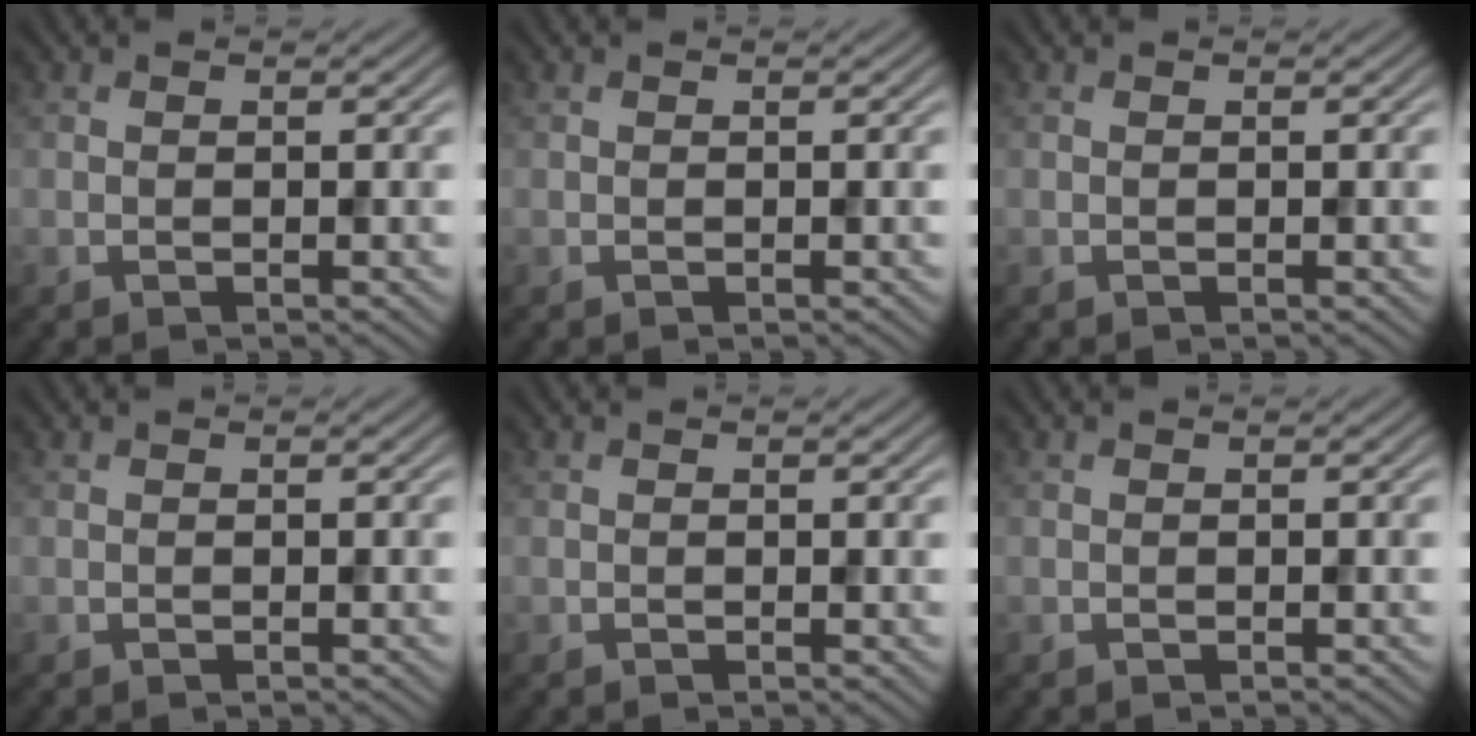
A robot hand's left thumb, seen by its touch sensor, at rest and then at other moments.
{"total": 0.0}
{"total": 0.0}
{"total": 0.0}
{"total": 0.0}
{"total": 0.0}